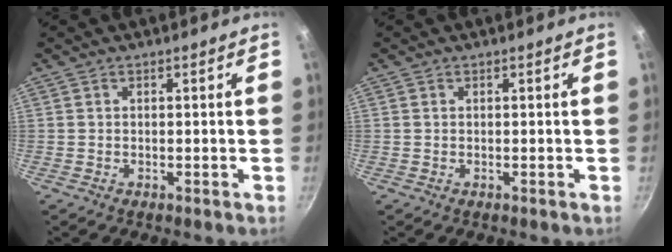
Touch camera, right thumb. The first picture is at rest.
{"total": 0.0}